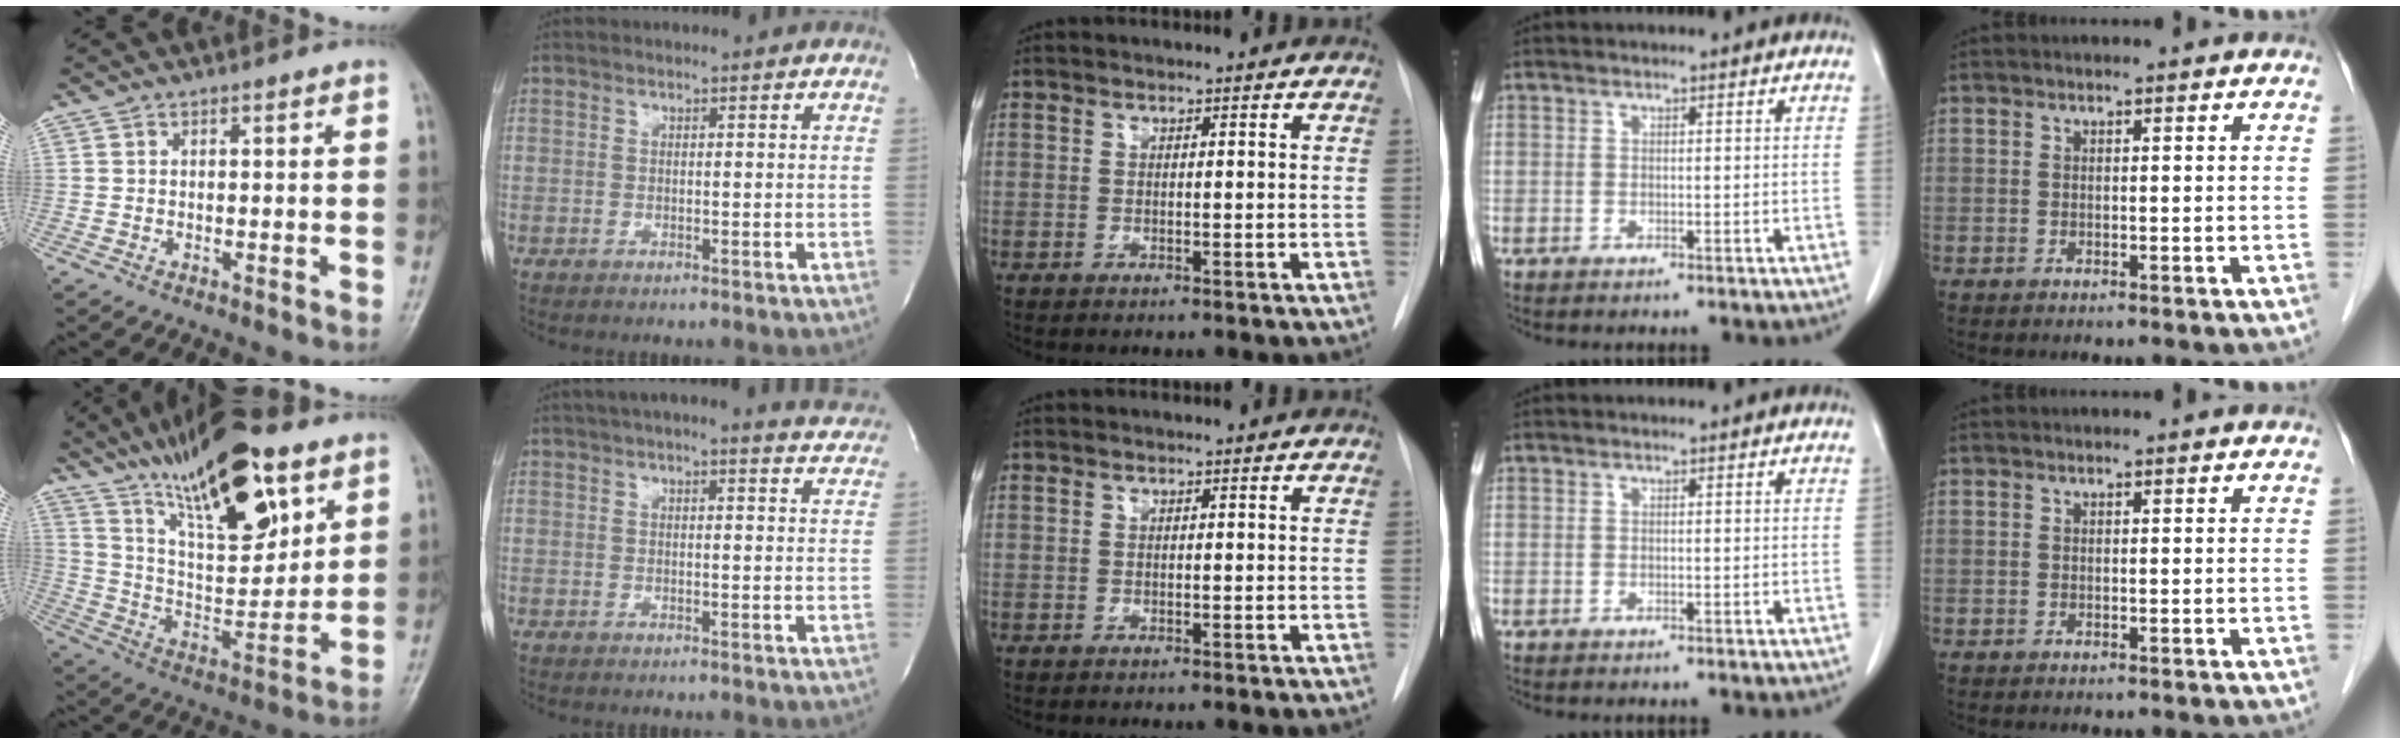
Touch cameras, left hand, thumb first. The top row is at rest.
{"thumb": {"total": 22.2, "force": [13.2, 7.7, 16.1], "torque": [-0.237, -0.047, 0.234]}, "index": {"total": 10.4, "force": [9.5, 1.3, 4.1], "torque": [-0.045, 0.002, 0.097]}}